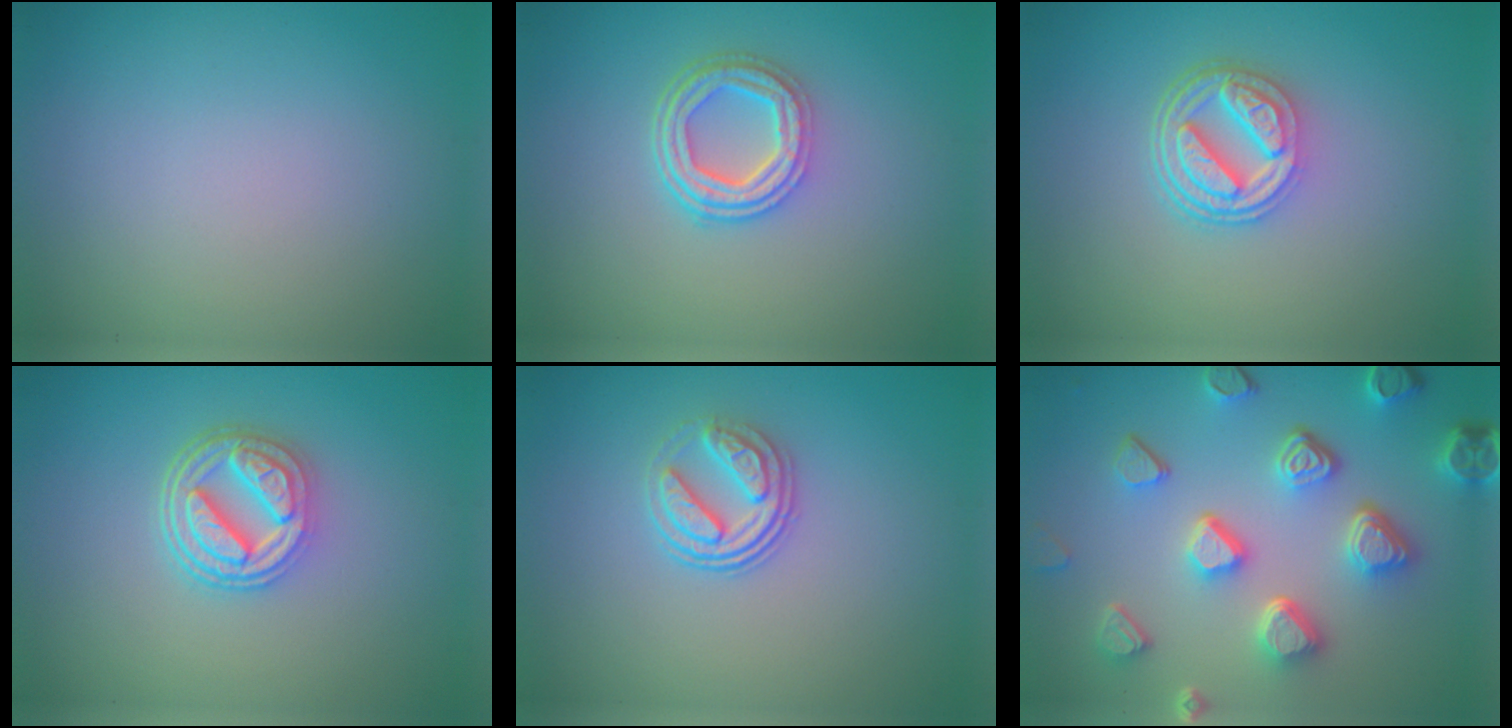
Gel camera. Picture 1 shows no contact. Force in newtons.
{"total": 4.2, "press": 3.2, "slide": 2.6}
{"total": 4.8, "press": 3.7, "slide": 3.1}
{"total": 4.8, "press": 3.8, "slide": 3.1}
{"total": 3.1, "press": 2.6, "slide": 1.7}
{"total": 6.7, "press": 5.4, "slide": 4.1}